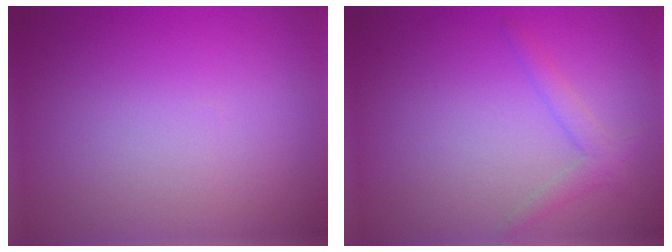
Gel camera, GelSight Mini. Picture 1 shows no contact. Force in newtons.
{"total": 1.8, "press": 1.8, "slide": 0.1}